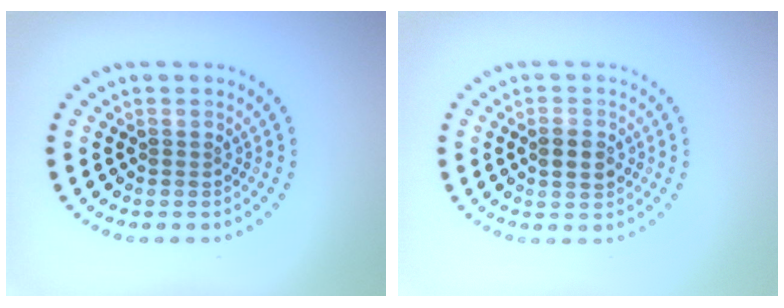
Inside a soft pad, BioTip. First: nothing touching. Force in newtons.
{"total": 2.2, "press": 2.2, "slide": 0.1}